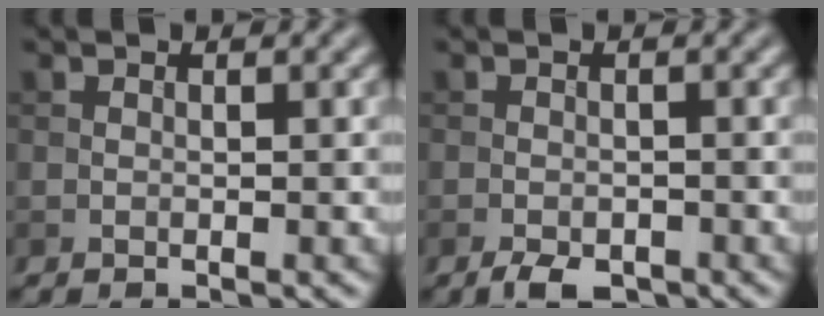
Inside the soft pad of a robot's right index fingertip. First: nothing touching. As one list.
[{"total": 2.4, "force": [-1.7, 1.0, 1.3], "torque": [-0.021, -0.003, -0.030]}]